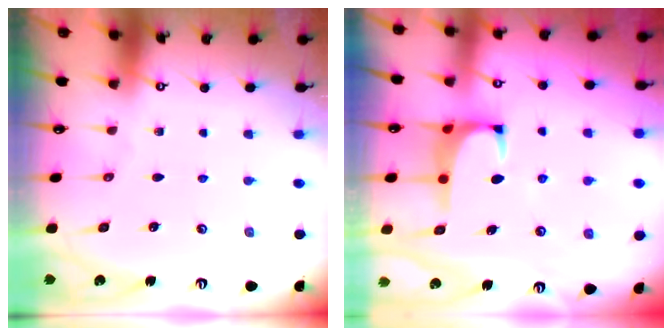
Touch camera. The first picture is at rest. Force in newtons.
{"total": 1.2, "press": 1.2, "slide": 0.4}